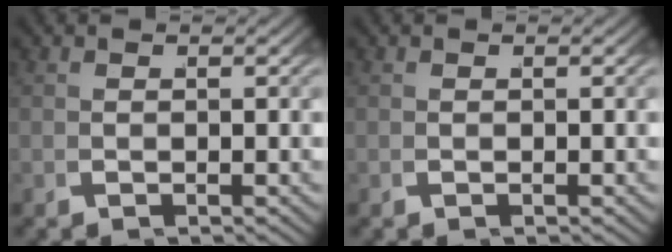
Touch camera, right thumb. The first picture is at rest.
{"total": 0.0}